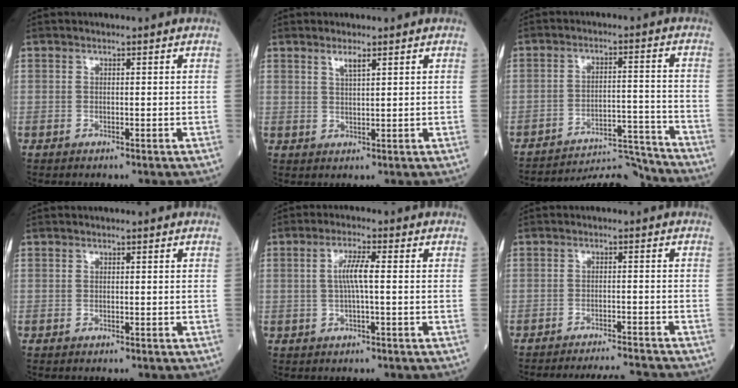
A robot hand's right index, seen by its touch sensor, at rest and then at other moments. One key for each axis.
{"total": 1.8, "fx": 1.3, "fy": 0.1, "fz": 1.3, "tx": -0.028, "ty": 0.000, "tz": 0.025}
{"total": 13.2, "fx": -13.1, "fy": -1.0, "fz": 0.4, "tx": -0.004, "ty": 0.015, "tz": -0.200}
{"total": 0.0}
{"total": 4.0, "fx": 0.1, "fy": 0.1, "fz": 4.0, "tx": -0.079, "ty": 0.006, "tz": 0.003}
{"total": 8.1, "fx": -8.0, "fy": -0.7, "fz": 1.1, "tx": -0.017, "ty": -0.004, "tz": -0.120}